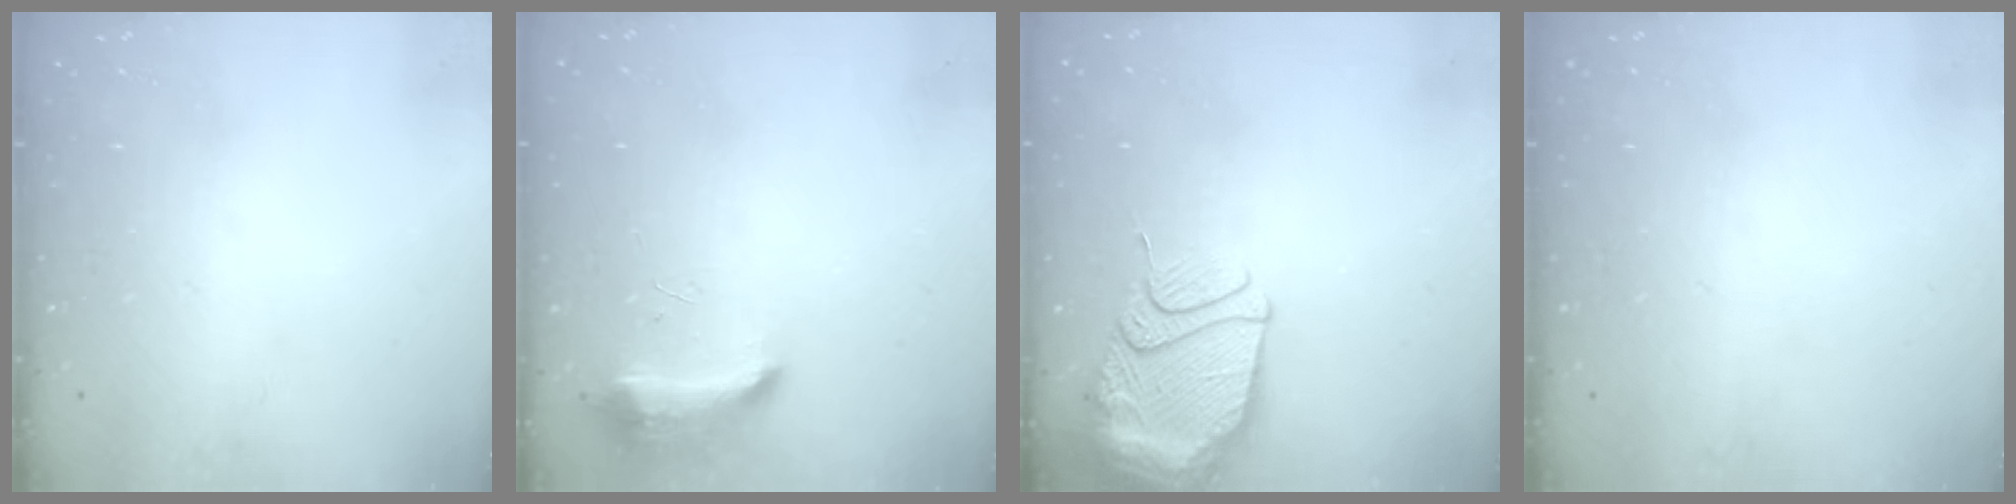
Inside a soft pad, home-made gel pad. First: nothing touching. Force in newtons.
{"total": 16.8, "press": 10.1, "slide": 13.4}
{"total": 13.8, "press": 13.7, "slide": 1.4}
{"total": 0.0}